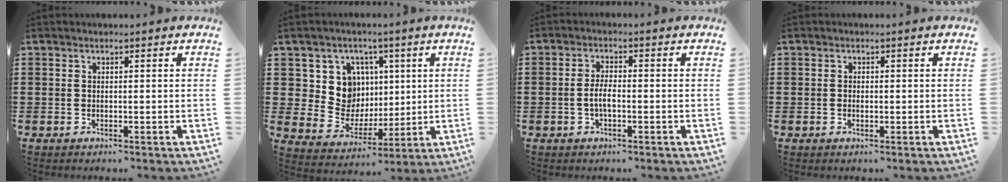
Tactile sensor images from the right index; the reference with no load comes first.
{"total": 9.6, "force": [2.7, 8.6, 3.3], "torque": [-0.084, -0.005, 0.056]}
{"total": 3.0, "force": [-0.8, 1.0, 2.7], "torque": [-0.063, -0.001, -0.019]}
{"total": 0.8, "force": [-0.2, 0.4, 0.7], "torque": [-0.014, -0.001, -0.003]}